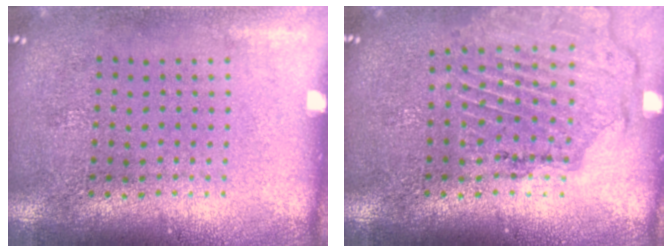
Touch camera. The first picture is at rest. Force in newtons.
{"total": 1.6, "press": 1.5, "slide": 0.3}